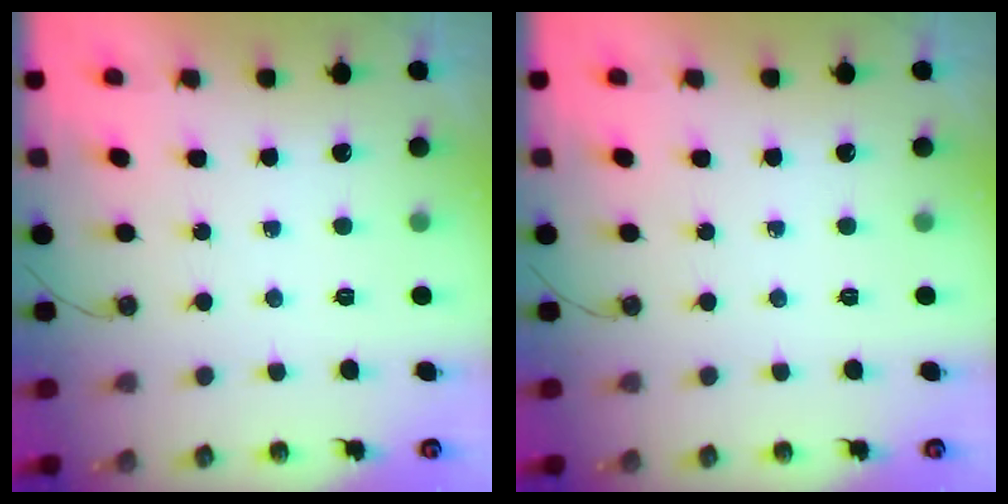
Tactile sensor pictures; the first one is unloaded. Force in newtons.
{"total": 0.0}